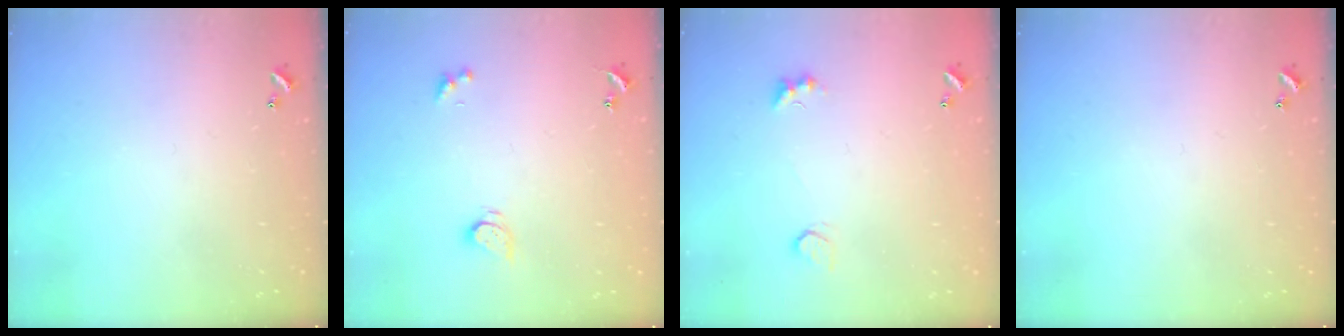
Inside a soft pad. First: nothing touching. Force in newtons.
{"total": 2.6, "press": 2.5, "slide": 0.3}
{"total": 3.0, "press": 2.9, "slide": 0.8}
{"total": 0.0}